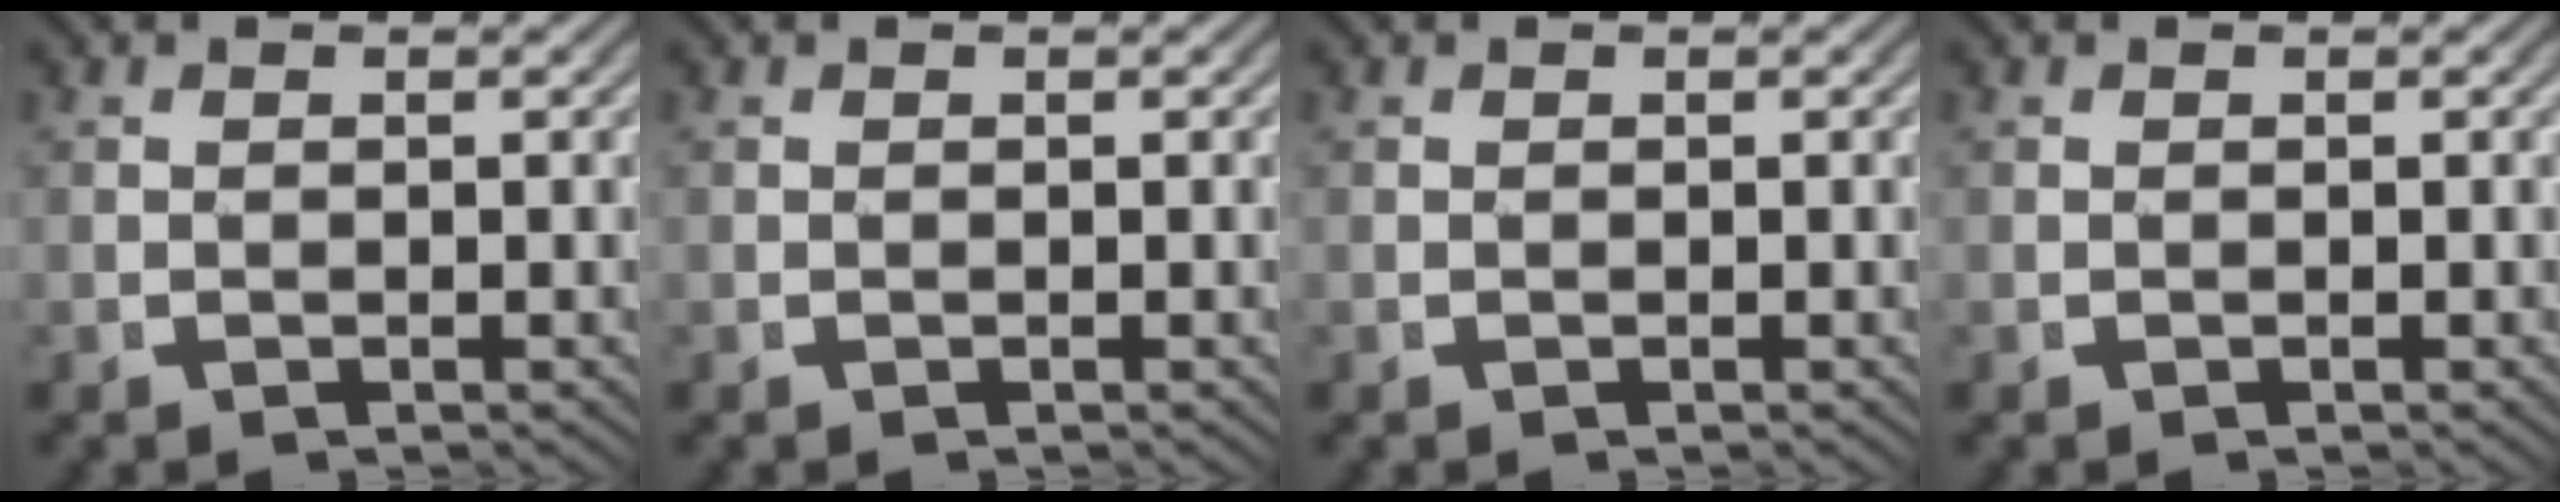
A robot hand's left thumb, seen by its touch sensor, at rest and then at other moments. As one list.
[{"total": 0.0}, {"total": 0.0}, {"total": 0.0}]